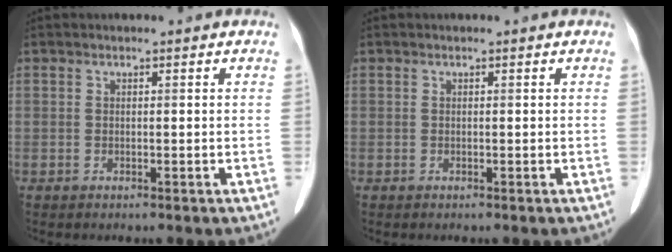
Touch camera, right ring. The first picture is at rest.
{"total": 0.0}